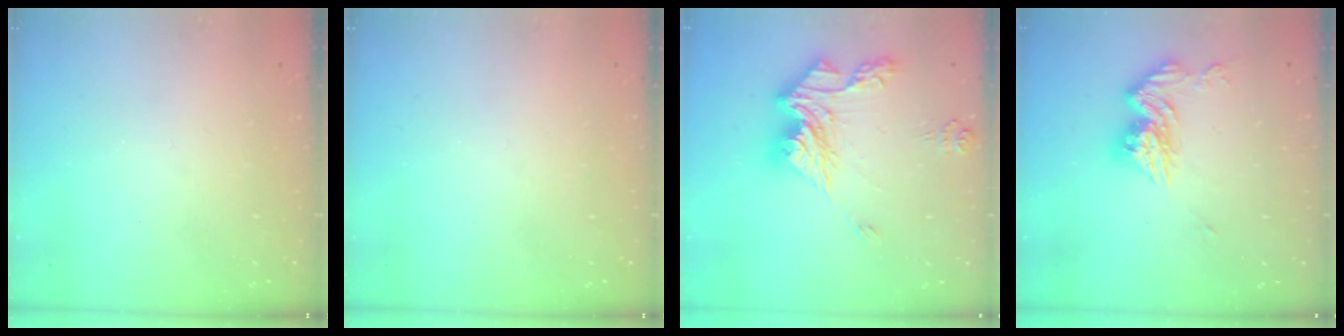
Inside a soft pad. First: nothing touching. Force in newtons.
{"total": 0.0}
{"total": 17.0, "press": 16.9, "slide": 1.7}
{"total": 12.8, "press": 12.8, "slide": 1.1}